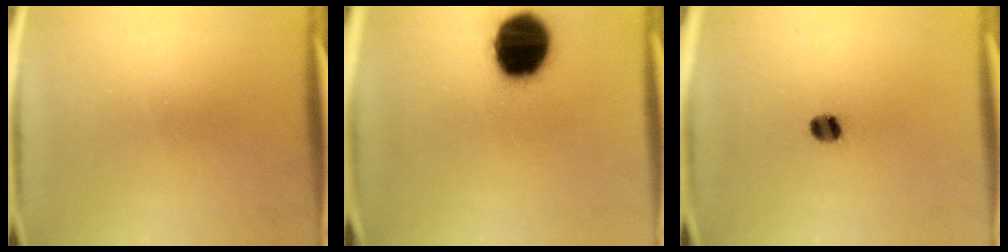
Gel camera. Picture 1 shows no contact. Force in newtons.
{"total": 20.1}
{"total": 3.5}